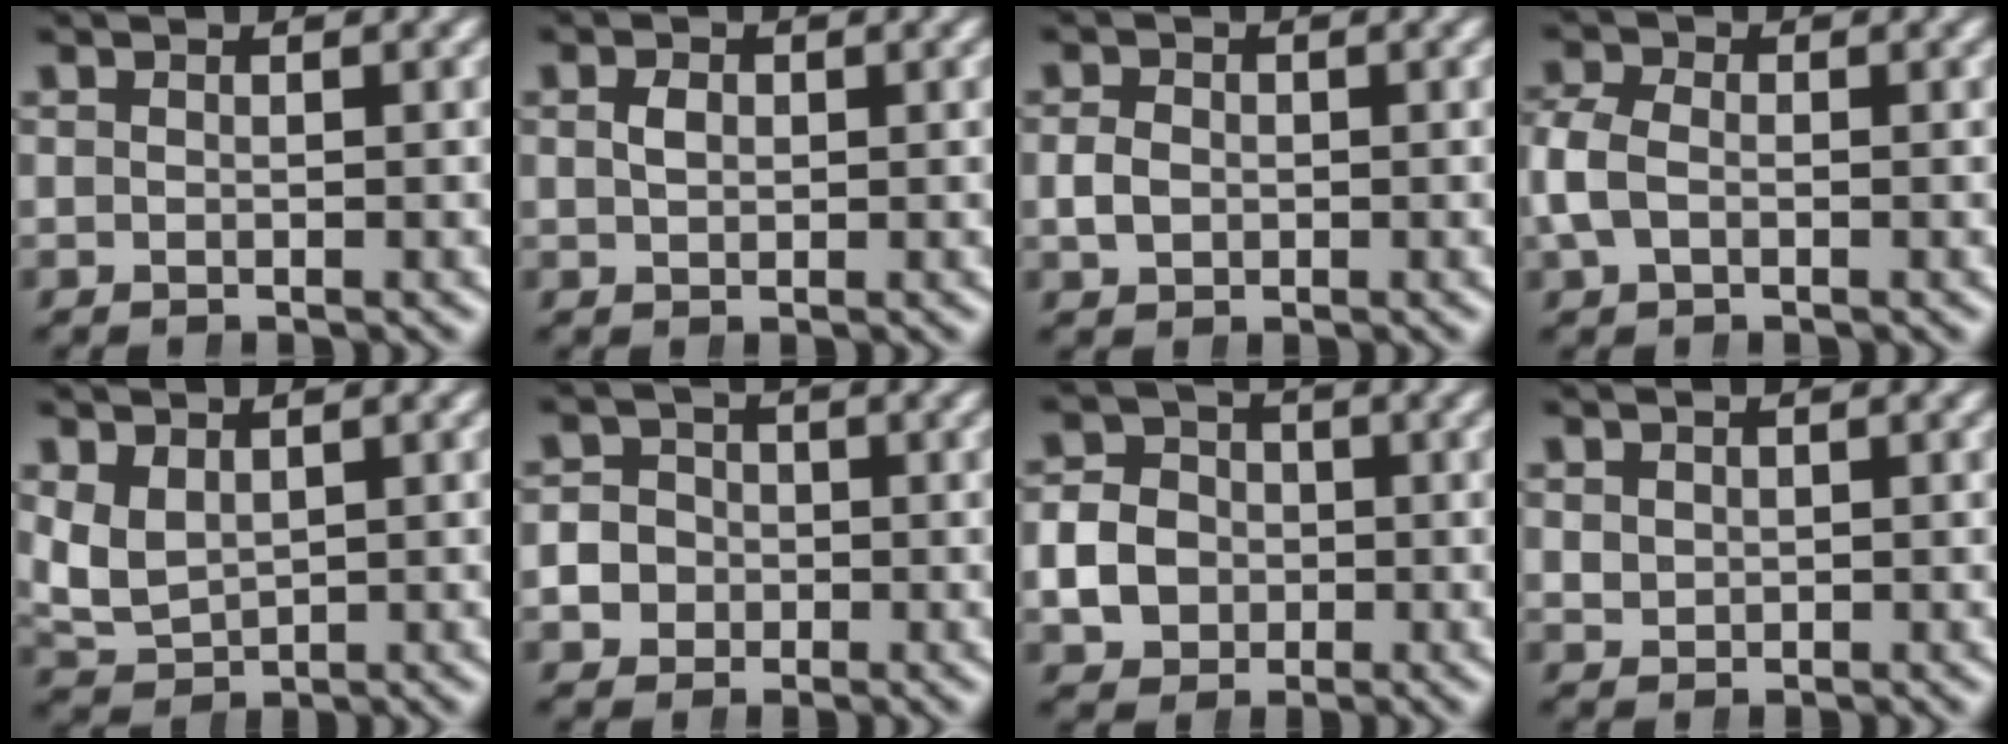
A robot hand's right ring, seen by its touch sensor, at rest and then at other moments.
{"total": 1.0, "force": [0.1, 0.7, 0.7], "torque": [-0.010, -0.005, 0.009]}
{"total": 1.8, "force": [-0.4, 1.6, 0.7], "torque": [-0.023, -0.006, -0.002]}
{"total": 3.0, "force": [-0.4, 2.5, 1.6], "torque": [-0.054, -0.007, -0.003]}
{"total": 4.8, "force": [-0.1, 4.3, 2.1], "torque": [-0.083, -0.027, 0.016]}
{"total": 5.6, "force": [-1.0, 5.3, 1.6], "torque": [-0.040, -0.016, -0.019]}
{"total": 5.7, "force": [-1.1, 5.1, 2.3], "torque": [-0.042, -0.014, -0.014]}
{"total": 1.3, "force": [0.5, 1.2, 0.2], "torque": [-0.012, -0.010, 0.022]}